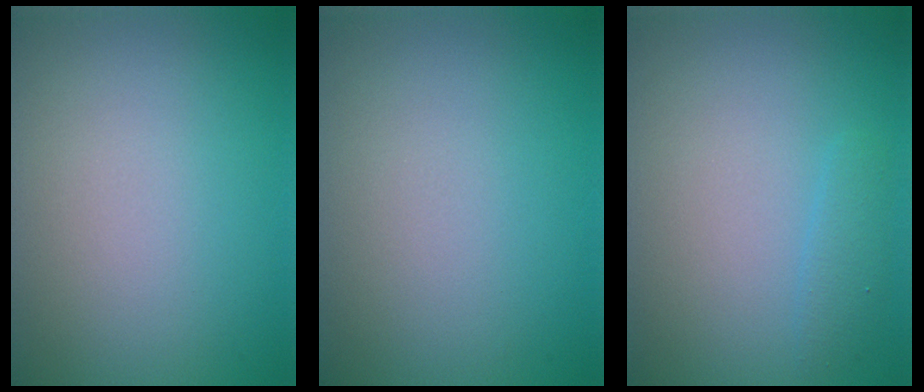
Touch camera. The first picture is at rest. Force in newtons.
{"total": 0.0}
{"total": 1.2, "press": 1.2, "slide": 0.1}